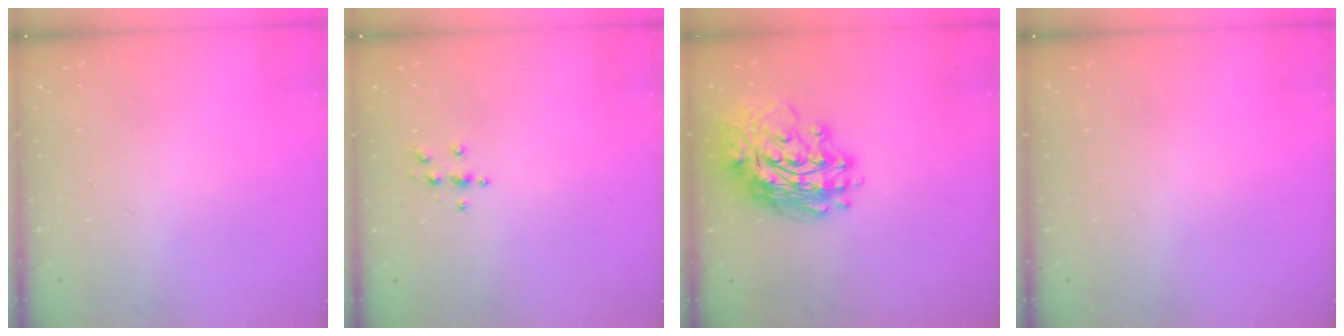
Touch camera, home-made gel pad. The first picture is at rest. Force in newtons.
{"total": 3.6, "press": 3.6, "slide": 0.4}
{"total": 17.0, "press": 16.8, "slide": 2.5}
{"total": 0.0}